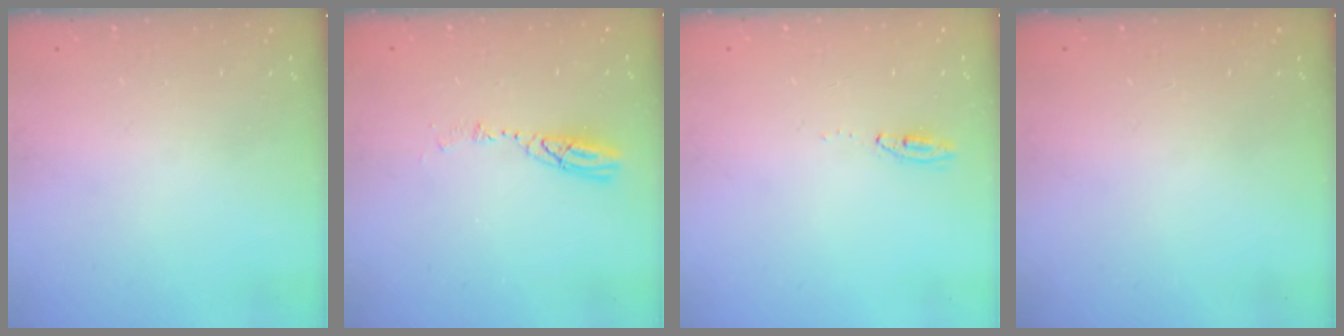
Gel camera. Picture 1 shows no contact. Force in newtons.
{"total": 4.7, "press": 4.6, "slide": 0.5}
{"total": 3.4, "press": 2.9, "slide": 1.7}
{"total": 0.0}